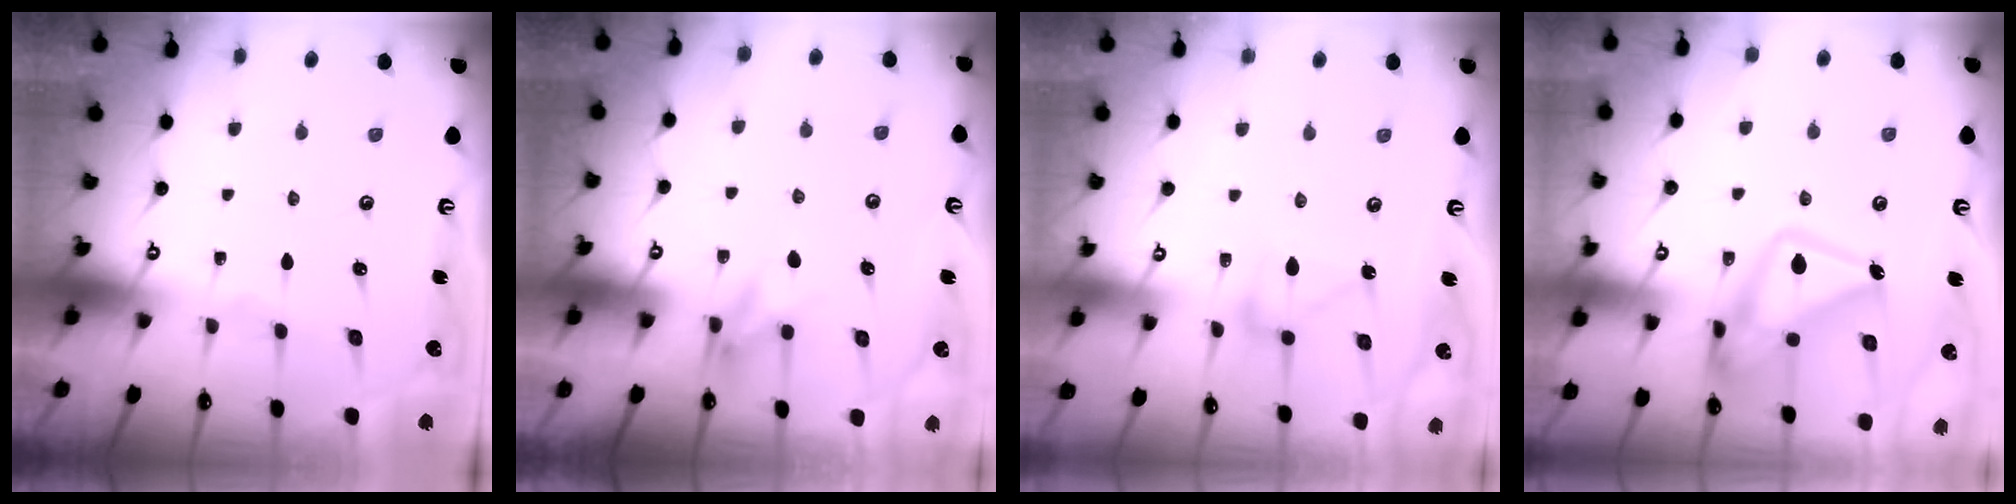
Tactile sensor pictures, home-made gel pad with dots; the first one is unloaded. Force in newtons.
{"total": 8.2, "press": 8.0, "slide": 1.9}
{"total": 11.1, "press": 11.1, "slide": 0.6}
{"total": 19.6, "press": 19.5, "slide": 1.5}